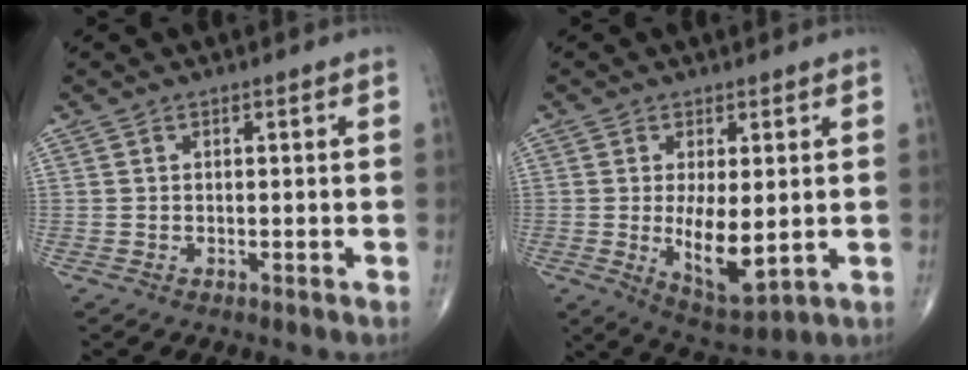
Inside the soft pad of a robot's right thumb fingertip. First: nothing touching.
{"total": 9.7, "force": [-0.5, 3.9, 8.9], "torque": [-0.137, -0.024, 0.007]}